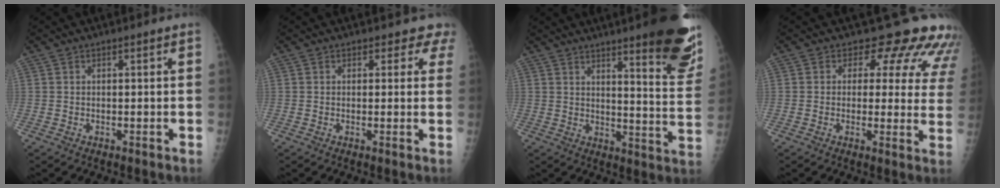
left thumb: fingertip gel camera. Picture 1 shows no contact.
{"total": 3.4, "force": [2.8, 1.9, -0.4], "torque": [0.036, -0.016, 0.006]}
{"total": 19.5, "force": [13.1, 3.3, 14.0], "torque": [-0.151, -0.085, 0.164]}
{"total": 13.8, "force": [11.9, 6.0, 3.5], "torque": [0.015, -0.073, 0.106]}